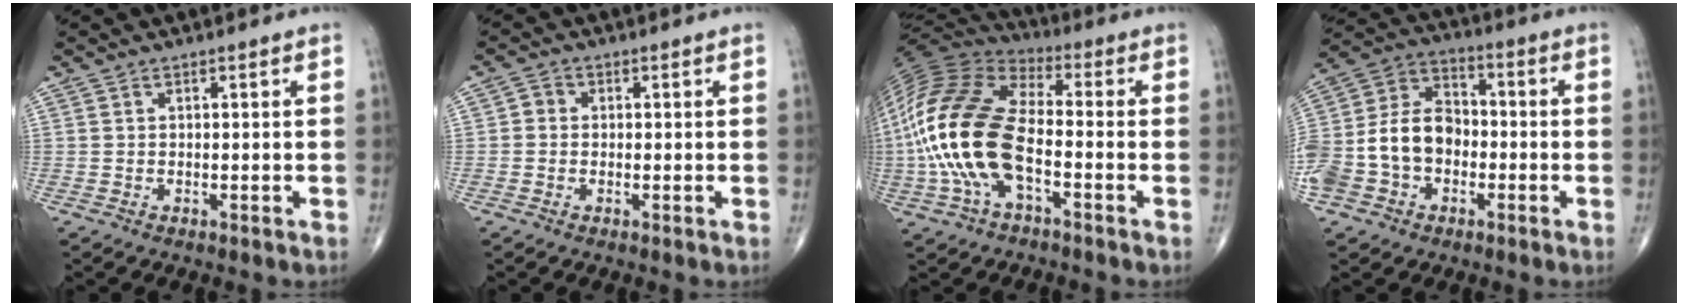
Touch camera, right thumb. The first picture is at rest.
{"total": 2.0, "force": [-0.1, 1.8, 0.8], "torque": [-0.002, 0.005, -0.008]}
{"total": 21.1, "force": [-4.0, 10.4, 17.9], "torque": [-0.389, 0.025, -0.080]}
{"total": 16.0, "force": [-3.7, 12.1, 9.8], "torque": [-0.189, 0.049, -0.073]}